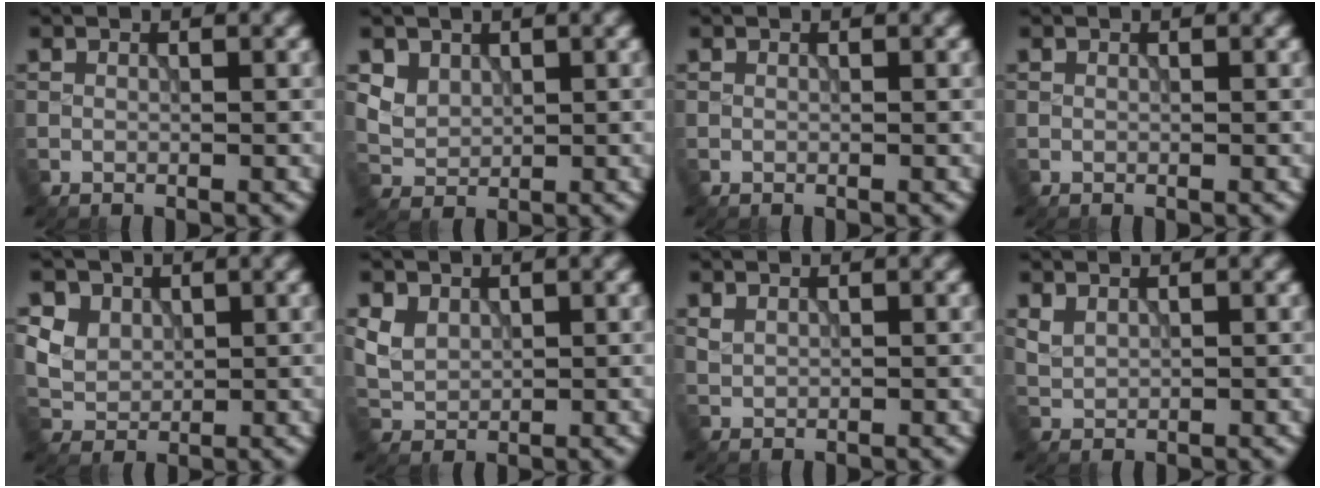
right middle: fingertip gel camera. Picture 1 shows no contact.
{"total": 2.2, "force": [1.4, 1.6, 0.6], "torque": [-0.018, -0.012, 0.037]}
{"total": 0.0}
{"total": 0.0}
{"total": 5.0, "force": [2.5, 3.8, 2.1], "torque": [-0.056, 0.005, 0.049]}
{"total": 2.5, "force": [1.1, 1.9, 1.1], "torque": [-0.029, -0.005, 0.025]}
{"total": 0.7, "force": [0.6, 0.3, 0.2], "torque": [-0.009, -0.002, 0.019]}
{"total": 1.2, "force": [1.0, 0.5, 0.5], "torque": [-0.016, -0.002, 0.026]}